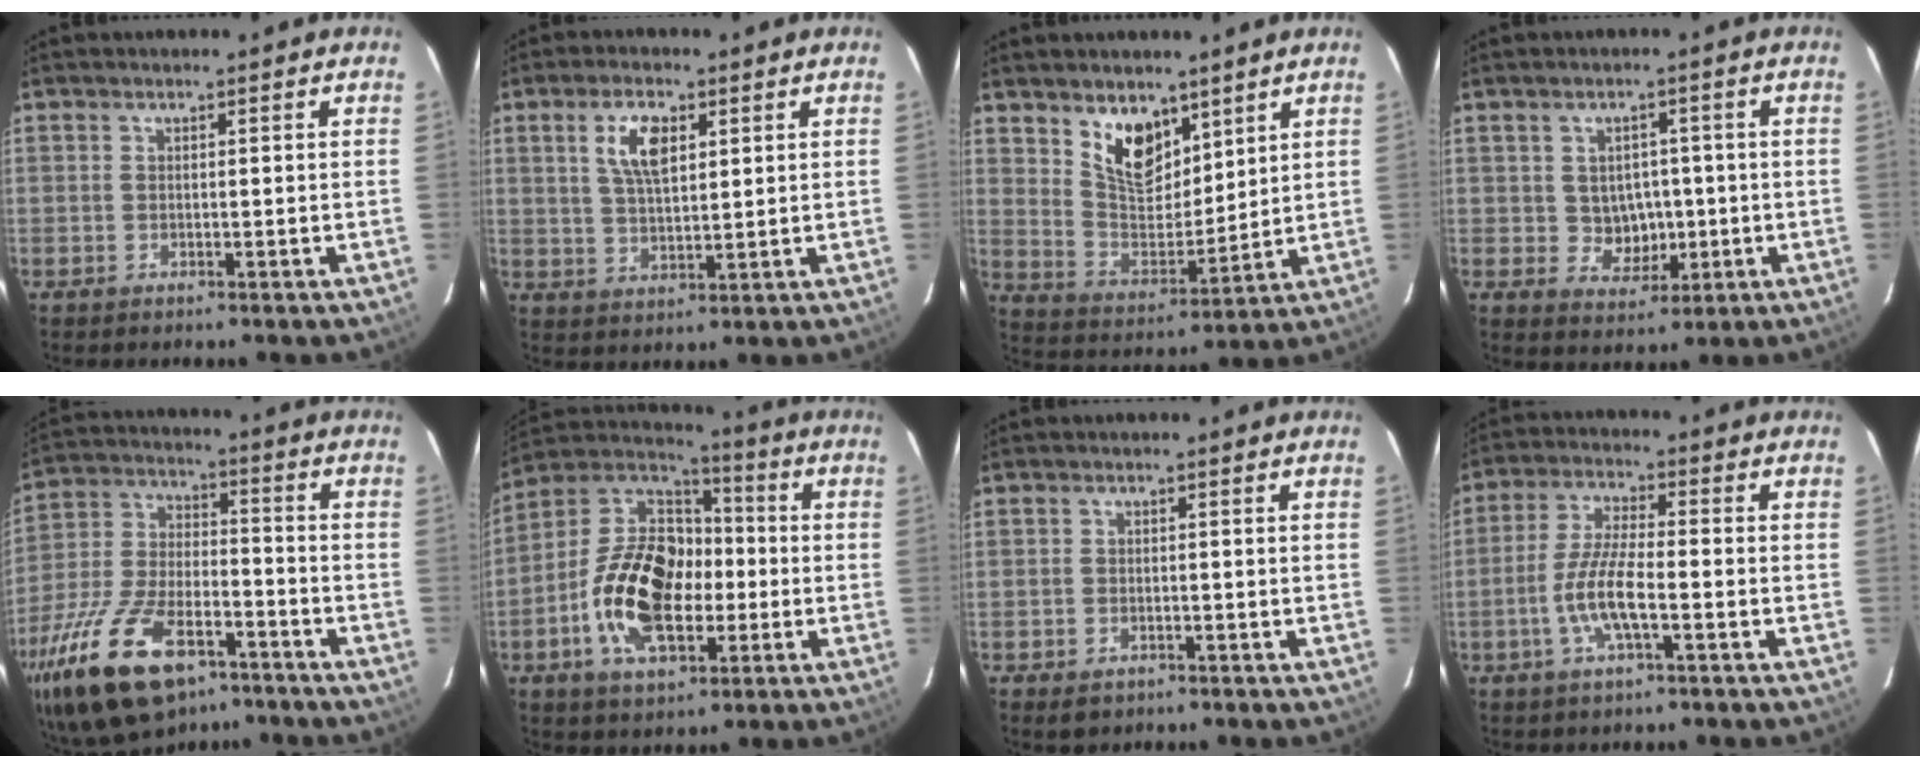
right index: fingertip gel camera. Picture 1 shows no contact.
{"total": 7.1, "force": [2.8, 3.2, 5.7], "torque": [-0.105, 0.008, 0.055]}
{"total": 10.8, "force": [6.8, 5.8, 5.9], "torque": [-0.100, -0.005, 0.136]}
{"total": 5.5, "force": [-0.1, 5.1, 2.2], "torque": [-0.043, 0.009, 0.011]}
{"total": 24.5, "force": [-15.1, 11.3, 15.6], "torque": [-0.324, -0.021, -0.255]}
{"total": 19.0, "force": [-4.2, 11.6, 14.5], "torque": [-0.294, 0.017, -0.075]}
{"total": 2.4, "force": [-1.5, 1.7, 0.8], "torque": [-0.018, -0.001, -0.019]}
{"total": 8.6, "force": [-3.0, 1.9, 7.8], "torque": [-0.162, 0.000, -0.060]}